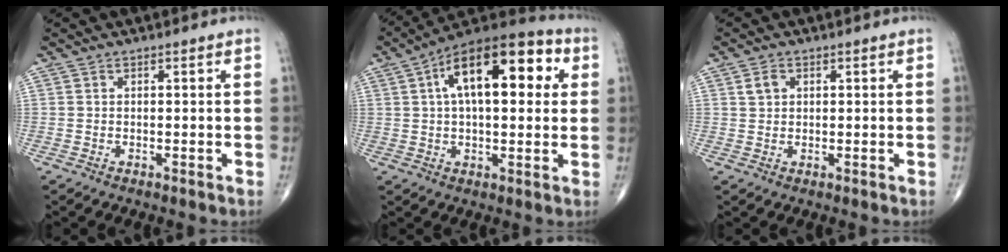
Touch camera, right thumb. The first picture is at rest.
{"total": 19.6, "force": [5.2, 9.2, 16.5], "torque": [-0.231, 0.027, 0.070]}
{"total": 2.2, "force": [0.9, 1.6, 1.2], "torque": [-0.018, 0.002, 0.017]}